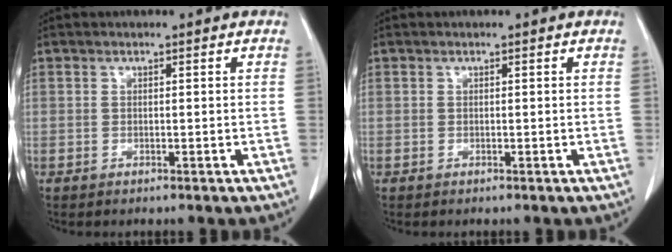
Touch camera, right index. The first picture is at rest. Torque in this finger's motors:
{"motor_torque": [0.00, 0.00, 0.00, 0.00]}